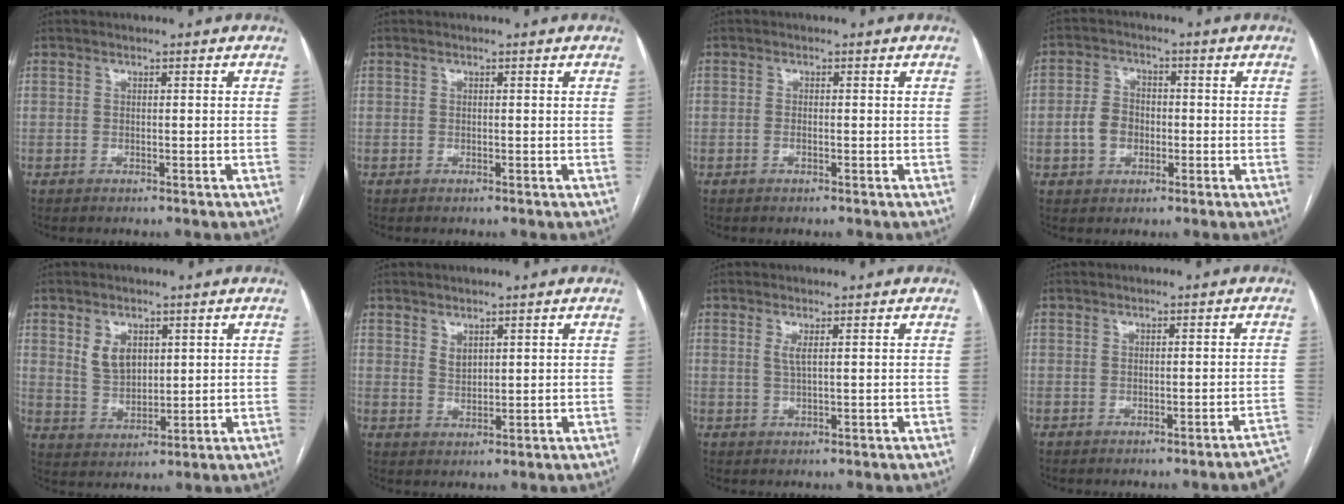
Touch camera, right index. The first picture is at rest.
{"total": 0.0}
{"total": 0.8, "force": [-0.4, 0.2, 0.7], "torque": [-0.015, 0.000, -0.006]}
{"total": 5.3, "force": [-1.0, 4.1, 3.2], "torque": [-0.069, 0.016, -0.016]}
{"total": 5.2, "force": [2.2, 3.5, 3.2], "torque": [-0.064, 0.003, 0.053]}
{"total": 1.9, "force": [1.4, 1.0, 1.0], "torque": [-0.017, -0.005, 0.035]}
{"total": 1.5, "force": [0.6, -0.1, 1.4], "torque": [-0.035, -0.003, 0.014]}
{"total": 3.9, "force": [-3.4, -0.1, 1.9], "torque": [0.004, -0.002, -0.040]}